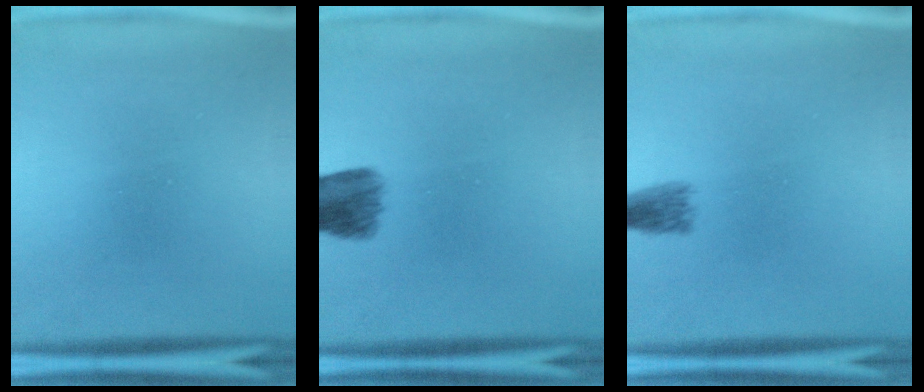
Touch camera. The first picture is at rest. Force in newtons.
{"total": 6.0}
{"total": 2.0}